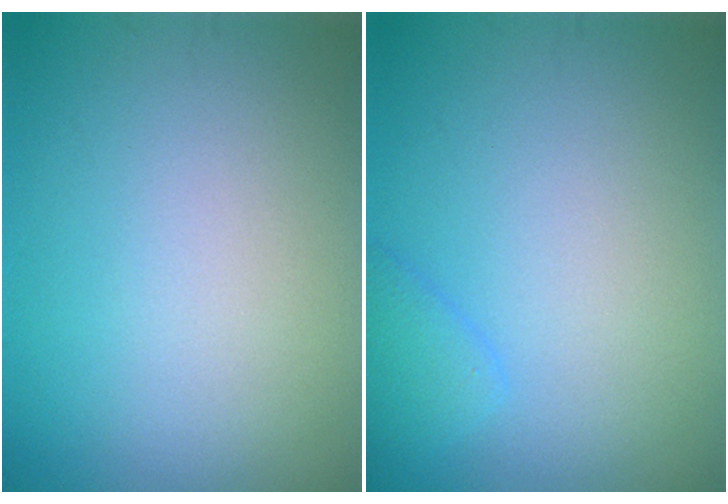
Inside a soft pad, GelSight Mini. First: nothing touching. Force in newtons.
{"total": 1.6, "press": 1.6, "slide": 0.2}